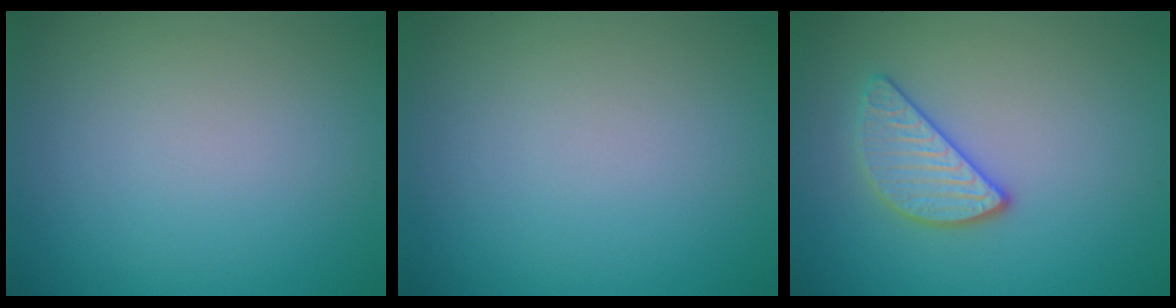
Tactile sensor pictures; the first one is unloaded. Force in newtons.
{"total": 0.0}
{"total": 2.8, "press": 2.7, "slide": 0.4}